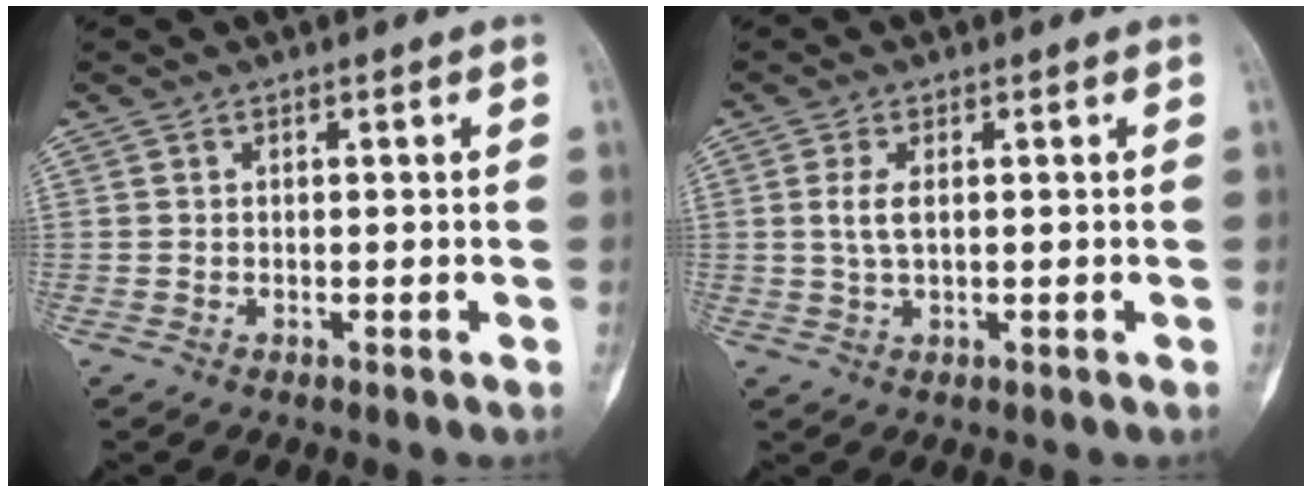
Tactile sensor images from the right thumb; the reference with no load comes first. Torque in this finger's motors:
{"motor_torque": [0.80, 0.74, 0.48, -0.24, 0.19]}